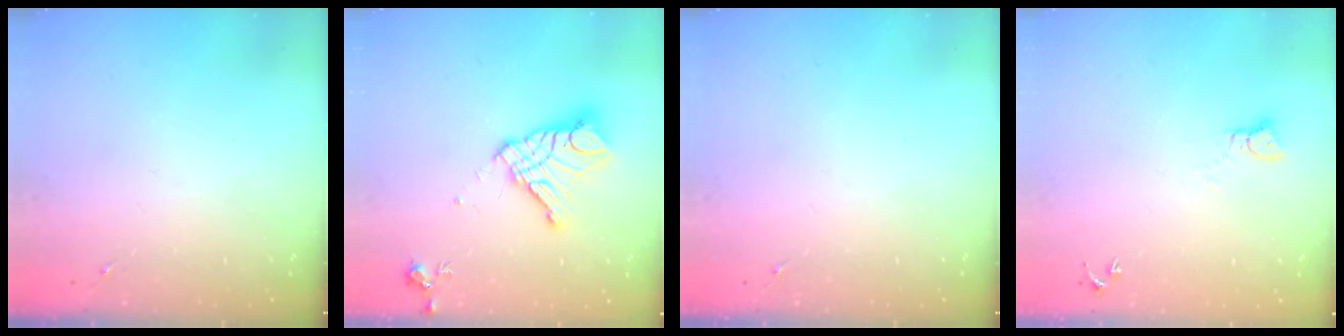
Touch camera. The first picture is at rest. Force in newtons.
{"total": 15.8, "press": 15.7, "slide": 1.7}
{"total": 0.0}
{"total": 2.3, "press": 2.3, "slide": 0.3}